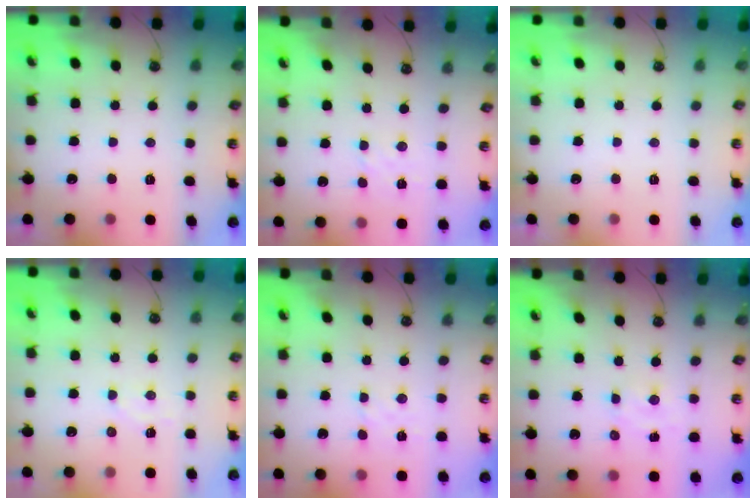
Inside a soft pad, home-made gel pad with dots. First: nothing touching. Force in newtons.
{"total": 2.2, "press": 2.1, "slide": 0.5}
{"total": 0.0}
{"total": 4.6, "press": 4.6, "slide": 0.7}
{"total": 2.0, "press": 1.9, "slide": 0.6}
{"total": 2.3, "press": 2.3, "slide": 0.3}